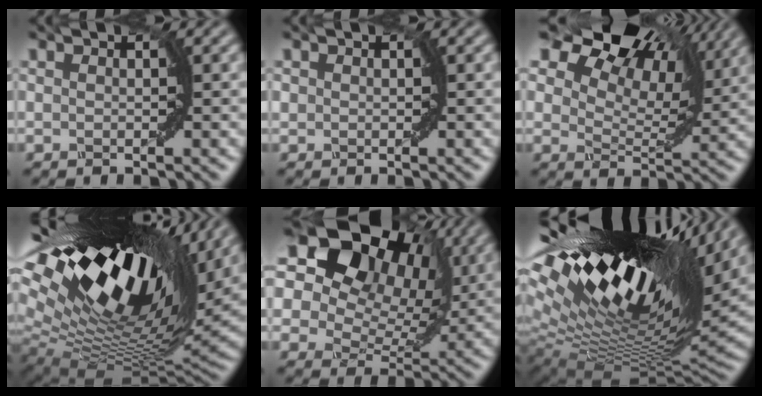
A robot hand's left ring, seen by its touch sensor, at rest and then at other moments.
{"total": 0.6, "force": [0.2, 0.5, 0.1], "torque": [0.000, 0.003, 0.001]}
{"total": 12.7, "force": [9.0, 5.9, 6.7], "torque": [-0.134, 0.032, 0.128]}
{"total": 19.7, "force": [9.4, 8.2, 15.2], "torque": [-0.267, 0.020, 0.167]}
{"total": 18.1, "force": [9.6, 11.5, 10.2], "torque": [-0.220, 0.090, 0.156]}
{"total": 20.9, "force": [9.1, 7.6, 17.2], "torque": [-0.281, 0.031, 0.158]}